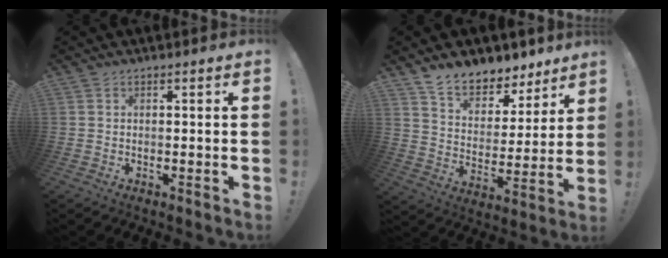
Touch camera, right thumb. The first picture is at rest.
{"total": 10.8, "force": [9.3, 4.6, 2.9], "torque": [-0.061, -0.079, 0.173]}